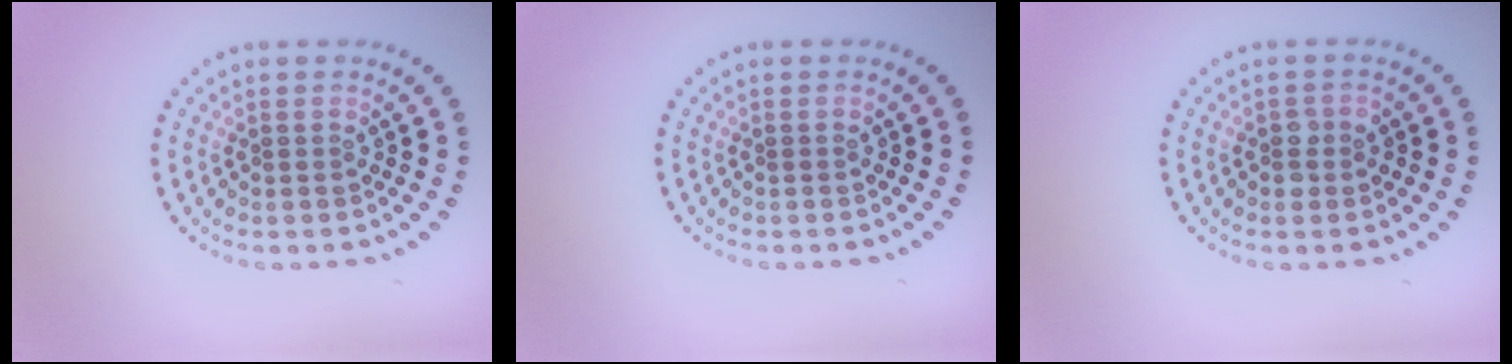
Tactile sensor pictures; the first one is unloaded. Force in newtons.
{"total": 0.0}
{"total": 1.5, "press": 1.5, "slide": 0.3}